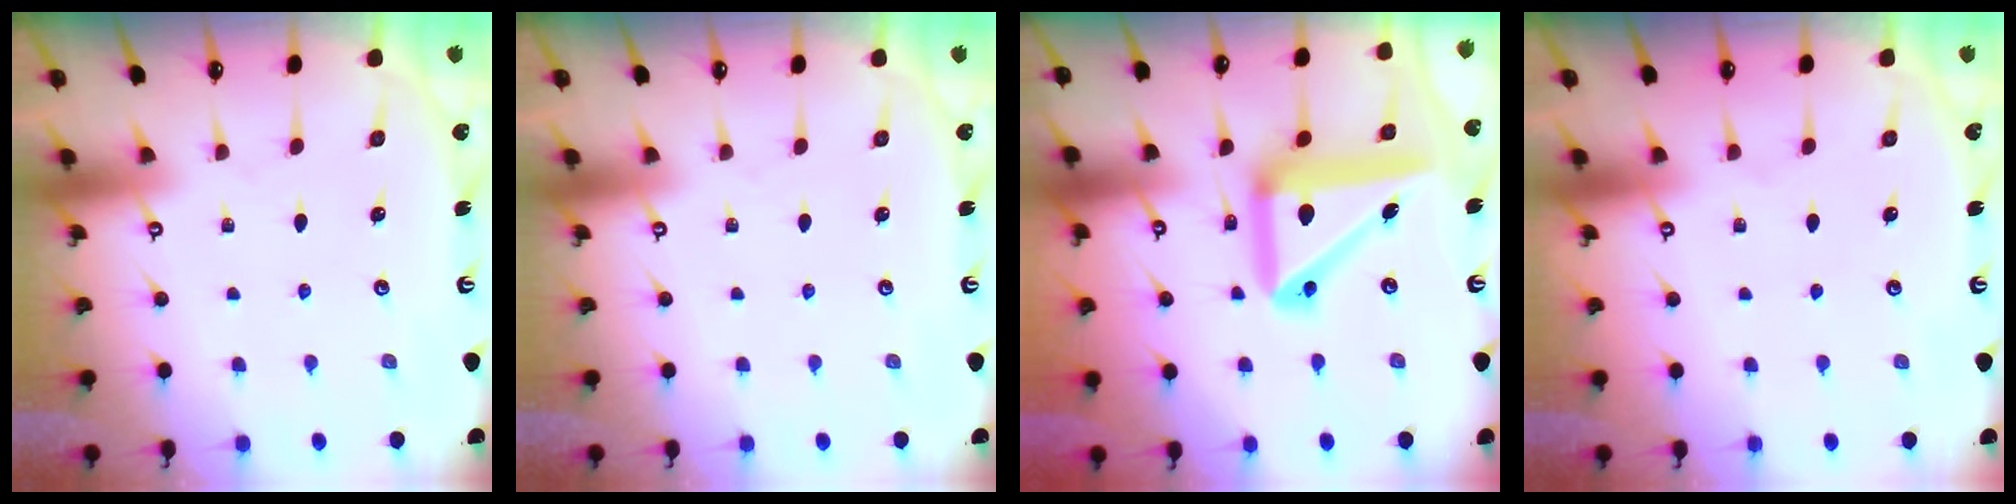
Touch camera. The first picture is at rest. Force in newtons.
{"total": 0.0}
{"total": 17.2, "press": 17.0, "slide": 2.7}
{"total": 0.0}